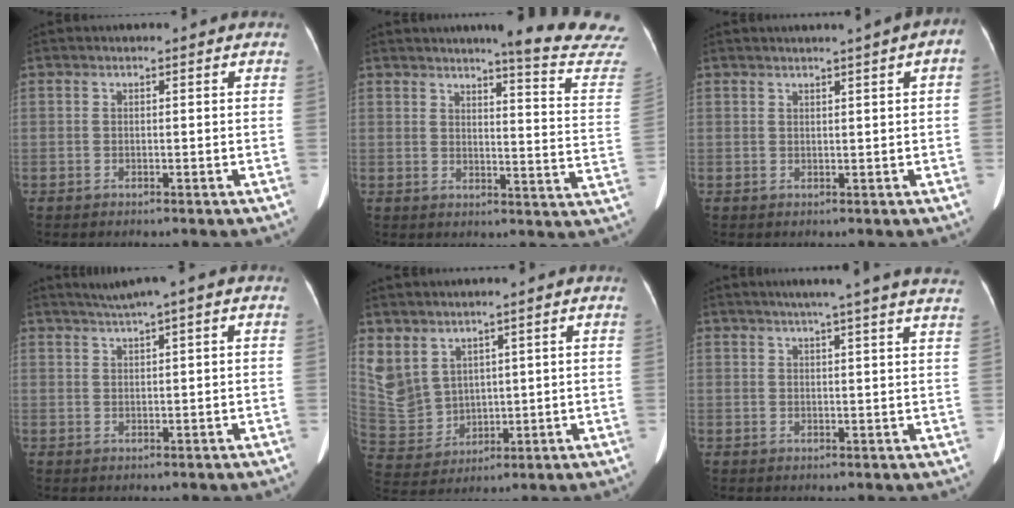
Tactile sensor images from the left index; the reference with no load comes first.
{"total": 15.3, "force": [14.3, -1.3, 5.2], "torque": [-0.057, -0.117, 0.147]}
{"total": 4.5, "force": [2.1, 0.0, 3.9], "torque": [-0.043, 0.011, 0.024]}
{"total": 3.2, "force": [1.8, -0.3, 2.7], "torque": [-0.054, 0.021, 0.038]}
{"total": 11.1, "force": [6.2, 8.4, 3.7], "torque": [-0.117, 0.002, 0.150]}
{"total": 14.4, "force": [12.2, -0.7, 7.8], "torque": [-0.115, 0.006, 0.137]}